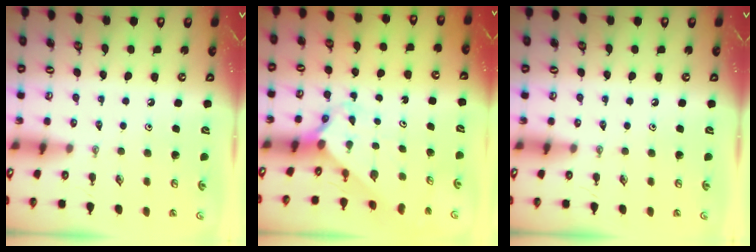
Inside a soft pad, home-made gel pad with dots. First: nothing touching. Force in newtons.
{"total": 2.3, "press": 2.3, "slide": 0.2}
{"total": 0.0}